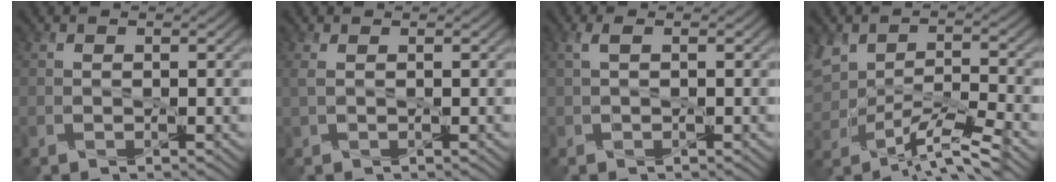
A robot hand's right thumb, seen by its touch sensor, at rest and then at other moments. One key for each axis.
{"total": 1.0, "fx": 0.4, "fy": 0.2, "fz": 0.9, "tx": -0.023, "ty": 0.003, "tz": 0.006}
{"total": 1.1, "fx": 0.3, "fy": 0.3, "fz": 1.0, "tx": -0.024, "ty": 0.005, "tz": 0.005}
{"total": 8.6, "fx": -4.1, "fy": 4.7, "fz": 5.9, "tx": -0.117, "ty": -0.006, "tz": -0.085}